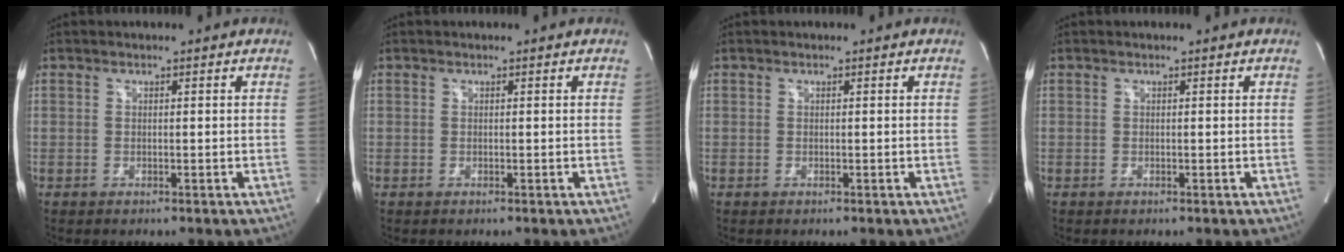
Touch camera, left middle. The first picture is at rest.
{"total": 0.0}
{"total": 0.0}
{"total": 0.0}